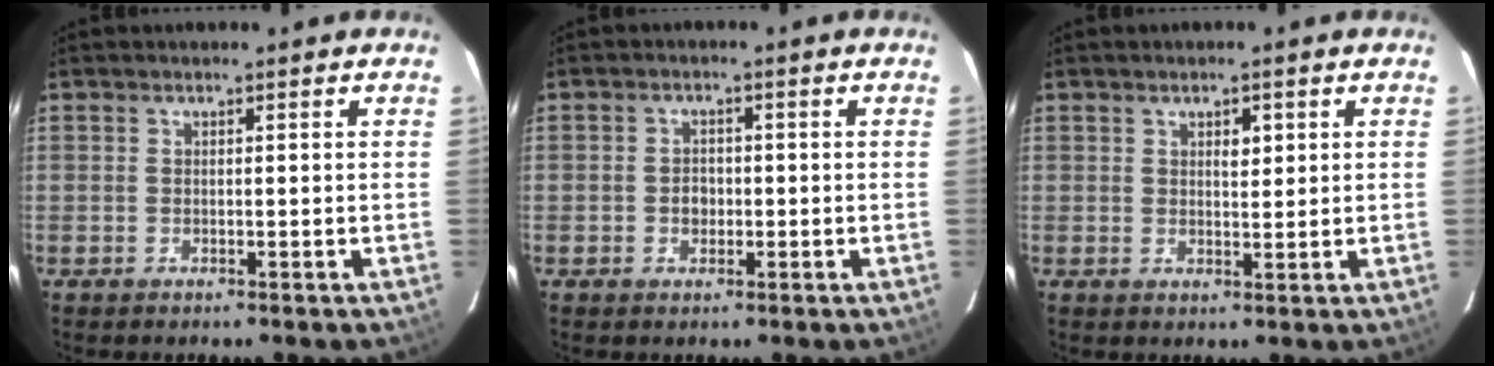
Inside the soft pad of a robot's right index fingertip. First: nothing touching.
{"total": 2.4, "force": [-0.5, 2.1, 1.1], "torque": [-0.018, 0.006, -0.008]}
{"total": 2.7, "force": [1.1, 1.3, 2.1], "torque": [-0.030, 0.005, 0.019]}